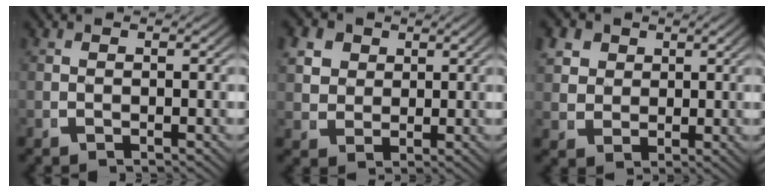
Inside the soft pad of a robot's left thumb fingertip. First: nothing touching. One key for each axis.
{"total": 5.7, "fx": 2.1, "fy": 4.6, "fz": 2.6, "tx": -0.067, "ty": -0.012, "tz": 0.045}
{"total": 5.3, "fx": 1.9, "fy": 4.3, "fz": 2.5, "tx": -0.067, "ty": -0.014, "tz": 0.044}